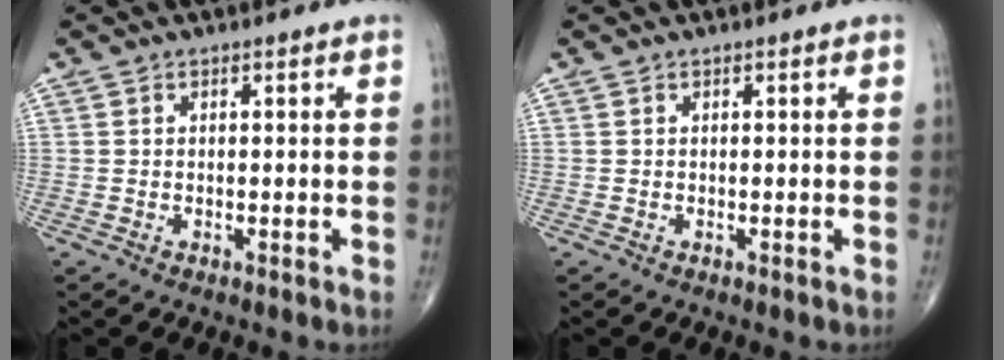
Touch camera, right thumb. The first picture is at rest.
{"total": 0.0}